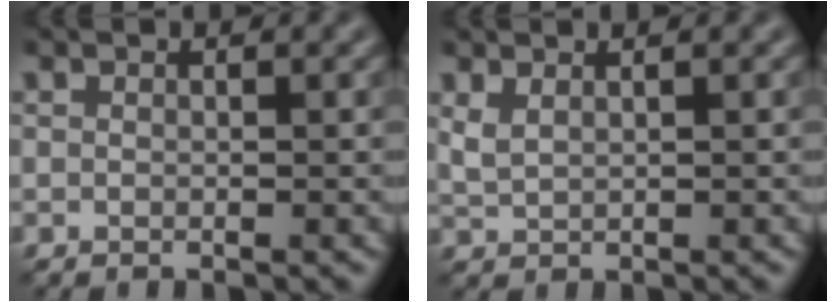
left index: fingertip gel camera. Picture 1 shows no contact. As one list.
[{"total": 1.4, "force": [1.0, 0.5, 0.9], "torque": [-0.023, 0.000, 0.025]}]